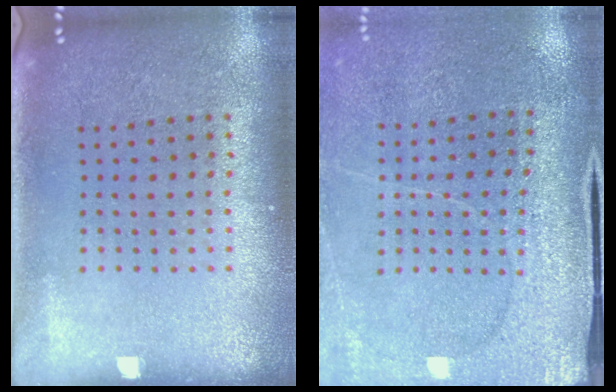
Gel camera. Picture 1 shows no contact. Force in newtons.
{"total": 3.0, "press": 3.0, "slide": 0.2}